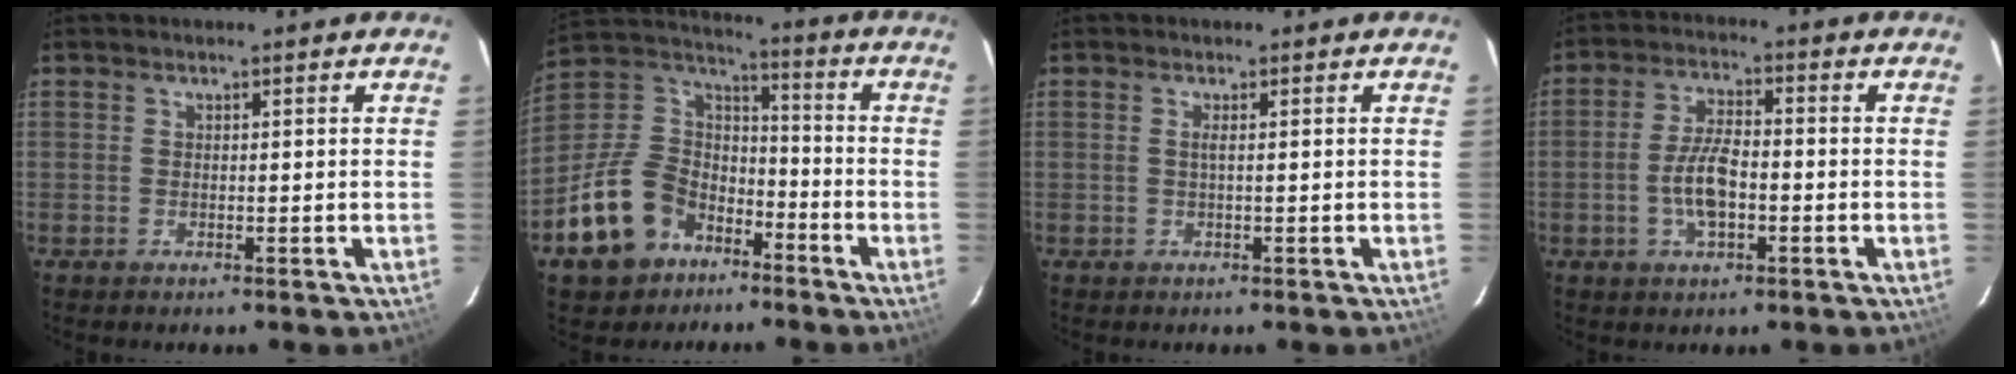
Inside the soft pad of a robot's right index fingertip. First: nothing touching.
{"total": 16.6, "force": [-9.4, 11.8, 7.0], "torque": [-0.180, 0.035, -0.146]}
{"total": 0.9, "force": [0.0, -0.3, 0.9], "torque": [-0.015, 0.000, -0.002]}
{"total": 7.2, "force": [-1.9, 2.9, 6.3], "torque": [-0.127, 0.005, -0.035]}